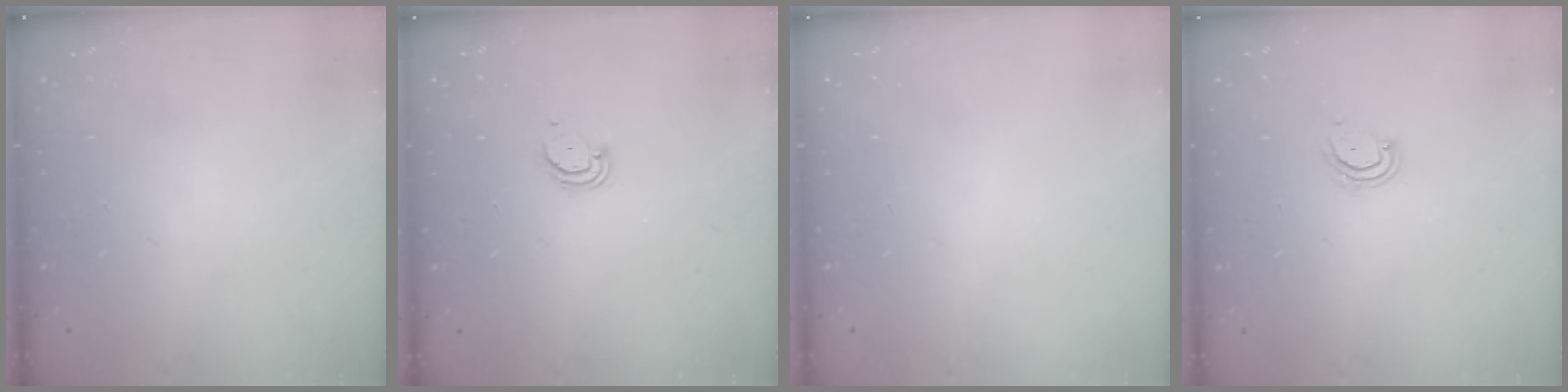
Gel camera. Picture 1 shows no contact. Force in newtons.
{"total": 2.6, "press": 2.6, "slide": 0.2}
{"total": 0.0}
{"total": 4.1, "press": 4.1, "slide": 0.3}